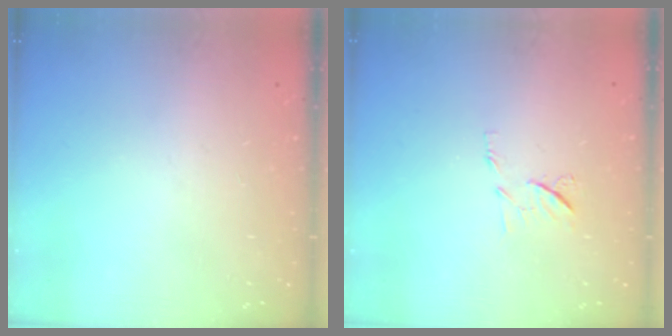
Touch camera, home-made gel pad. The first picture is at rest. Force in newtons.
{"total": 6.7, "press": 6.6, "slide": 1.0}